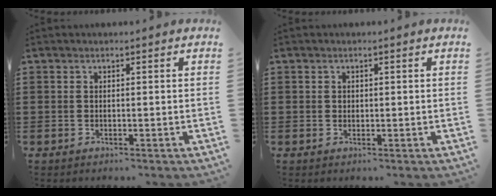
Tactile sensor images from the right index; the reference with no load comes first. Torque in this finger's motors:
{"motor_torque": [0.27, -0.15, 0.15, 0.04]}